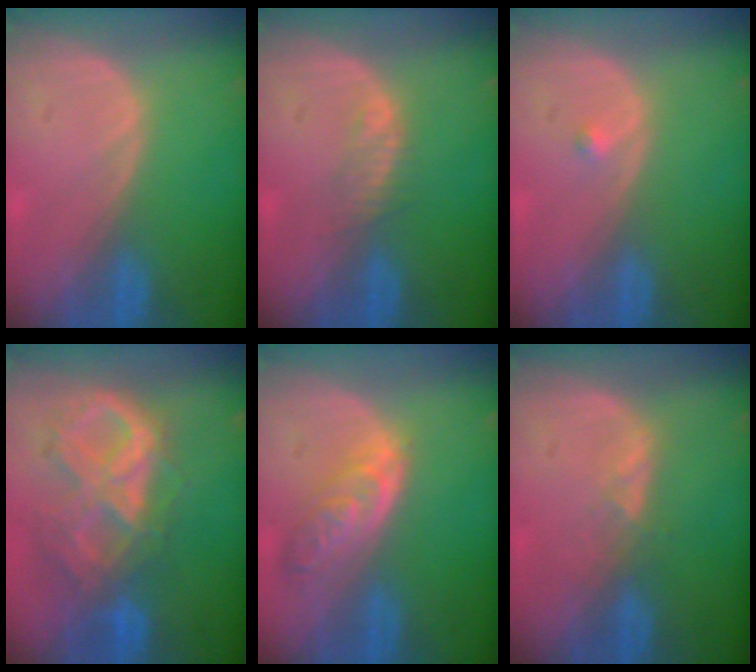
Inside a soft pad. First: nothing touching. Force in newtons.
{"total": 1.8, "press": 1.8, "slide": 0.1}
{"total": 0.7, "press": 0.7, "slide": 0.1}
{"total": 10.5, "press": 8.9, "slide": 5.5}
{"total": 6.0, "press": 5.4, "slide": 2.7}
{"total": 1.6, "press": 1.6, "slide": 0.3}